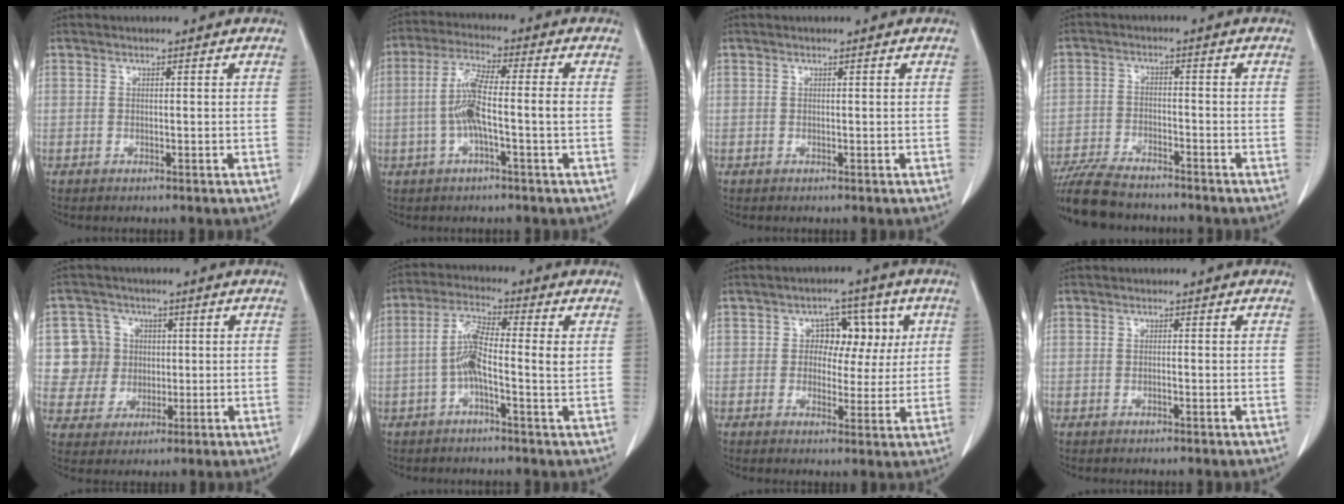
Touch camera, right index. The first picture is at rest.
{"total": 7.6, "force": [-1.2, 0.6, 7.4], "torque": [-0.154, 0.015, -0.027]}
{"total": 0.0}
{"total": 11.1, "force": [-9.8, 2.3, 4.7], "torque": [-0.085, -0.017, -0.159]}
{"total": 7.1, "force": [0.9, 7.0, 0.6], "torque": [-0.011, 0.019, 0.022]}
{"total": 6.9, "force": [-0.5, 1.0, 6.8], "torque": [-0.135, 0.017, -0.019]}
{"total": 6.5, "force": [1.4, 4.7, 4.3], "torque": [-0.042, 0.017, 0.019]}
{"total": 0.5, "force": [-0.2, 0.0, 0.5], "torque": [-0.009, 0.000, -0.003]}